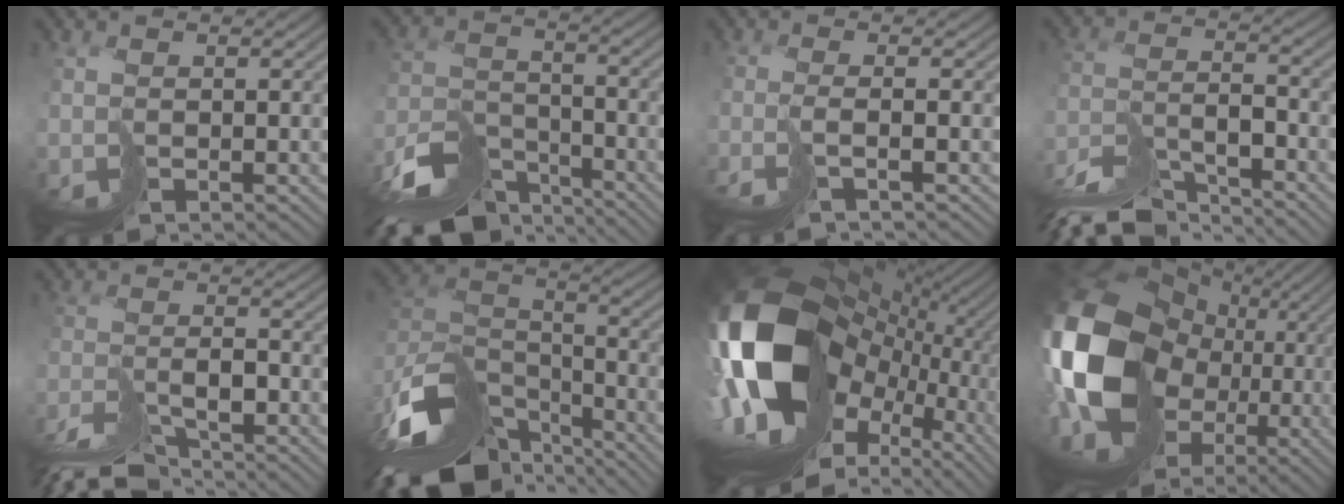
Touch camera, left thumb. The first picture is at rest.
{"total": 11.9, "force": [-10.2, 4.0, 4.7], "torque": [-0.100, -0.016, -0.169]}
{"total": 1.8, "force": [-0.8, -1.3, 0.9], "torque": [0.004, 0.007, -0.028]}
{"total": 9.9, "force": [-9.2, 1.5, 3.4], "torque": [-0.066, 0.000, -0.169]}
{"total": 6.9, "force": [-6.4, 0.8, 2.5], "torque": [-0.039, 0.000, -0.119]}
{"total": 15.9, "force": [-11.4, 6.8, 8.8], "torque": [-0.229, -0.028, -0.173]}
{"total": 21.6, "force": [-0.2, 15.0, 15.6], "torque": [-0.314, -0.036, 0.005]}
{"total": 20.9, "force": [0.4, 16.9, 12.4], "torque": [-0.328, -0.029, 0.030]}